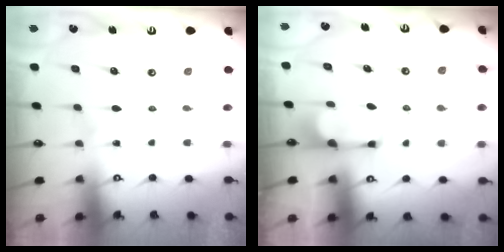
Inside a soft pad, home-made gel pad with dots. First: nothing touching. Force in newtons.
{"total": 0.0}